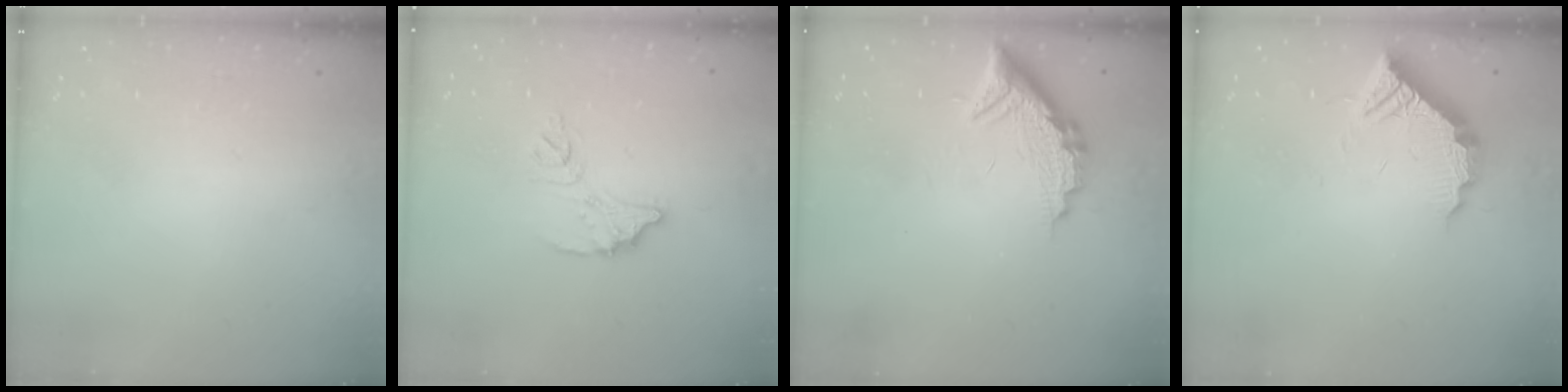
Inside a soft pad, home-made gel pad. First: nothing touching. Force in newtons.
{"total": 9.1, "press": 9.1, "slide": 0.7}
{"total": 12.4, "press": 12.4, "slide": 0.9}
{"total": 11.5, "press": 11.4, "slide": 0.7}